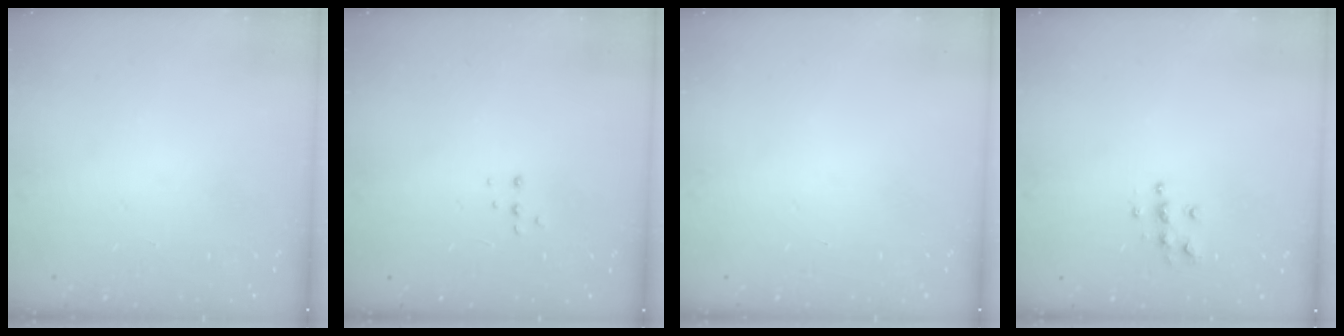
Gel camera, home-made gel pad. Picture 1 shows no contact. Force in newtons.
{"total": 4.0, "press": 3.9, "slide": 0.8}
{"total": 0.0}
{"total": 5.4, "press": 5.4, "slide": 0.1}